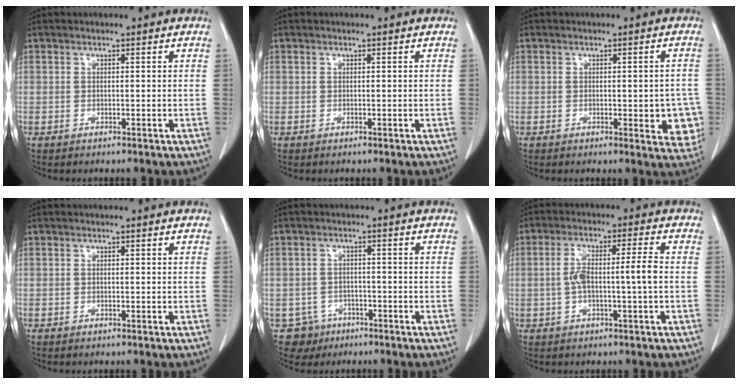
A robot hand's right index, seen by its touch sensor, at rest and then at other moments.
{"total": 0.0}
{"total": 6.1, "force": [-1.4, 2.1, 5.5], "torque": [-0.048, 0.000, -0.015]}
{"total": 0.0}
{"total": 4.4, "force": [-2.3, 3.7, -0.4], "torque": [0.010, 0.012, -0.032]}
{"total": 6.2, "force": [-0.6, 0.3, 6.1], "torque": [-0.126, 0.019, -0.008]}